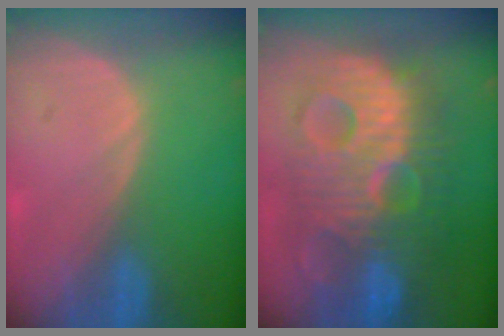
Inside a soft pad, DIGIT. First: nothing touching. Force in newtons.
{"total": 13.6, "press": 13.5, "slide": 1.2}